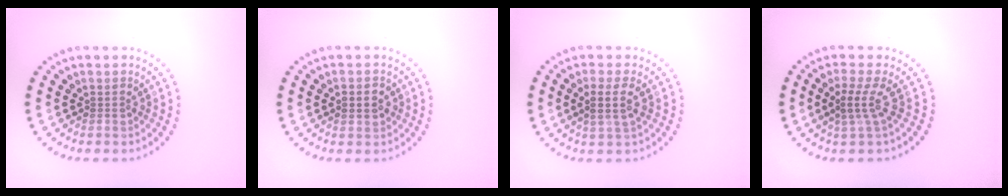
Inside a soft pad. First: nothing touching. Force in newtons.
{"total": 2.1, "press": 2.1, "slide": 0.1}
{"total": 2.4, "press": 2.1, "slide": 1.2}
{"total": 2.3, "press": 1.6, "slide": 1.7}